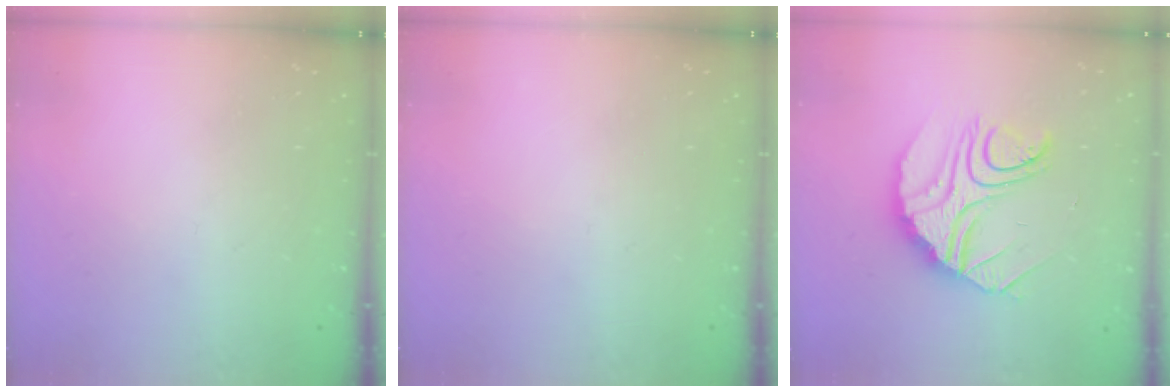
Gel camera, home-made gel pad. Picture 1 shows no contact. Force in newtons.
{"total": 0.0}
{"total": 13.7, "press": 13.6, "slide": 1.3}